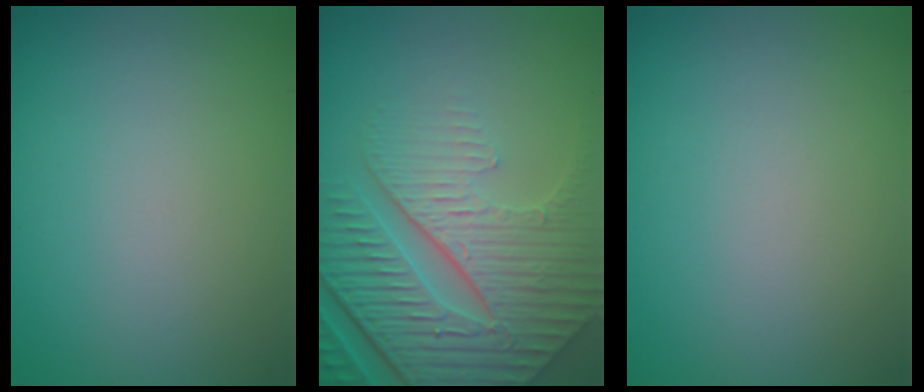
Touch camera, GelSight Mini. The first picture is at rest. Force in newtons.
{"total": 8.9, "press": 6.1, "slide": 6.5}
{"total": 0.0}